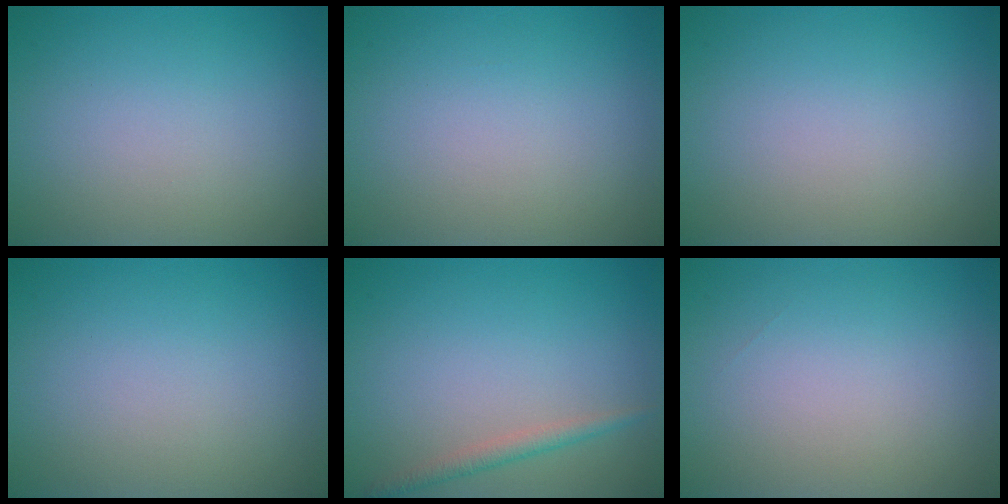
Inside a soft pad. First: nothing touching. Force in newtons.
{"total": 0.0}
{"total": 0.0}
{"total": 0.0}
{"total": 1.6, "press": 1.6, "slide": 0.0}
{"total": 0.0}